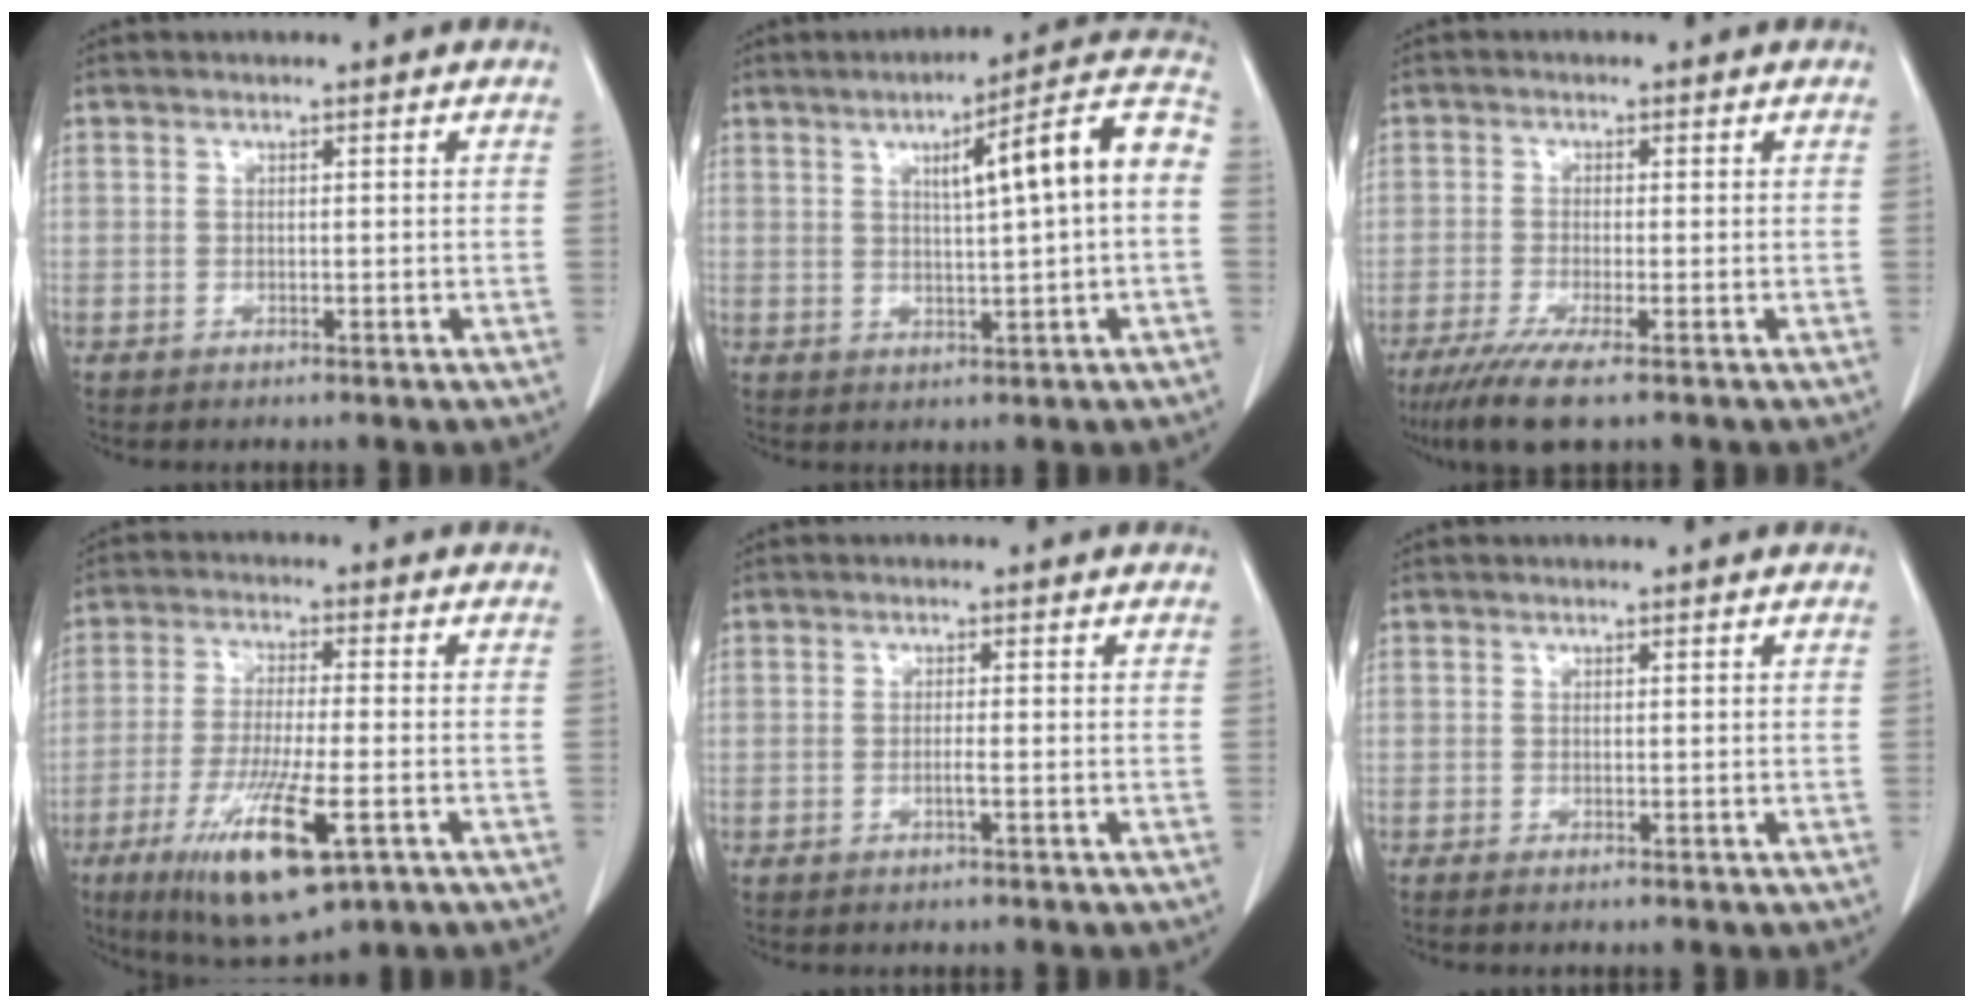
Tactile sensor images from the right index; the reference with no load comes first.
{"total": 12.2, "force": [1.5, 0.5, 12.1], "torque": [-0.166, 0.028, 0.019]}
{"total": 6.3, "force": [-4.3, 0.1, 4.6], "torque": [-0.080, -0.019, -0.075]}
{"total": 14.0, "force": [-6.2, 2.5, 12.3], "torque": [-0.234, -0.034, -0.098]}
{"total": 1.0, "force": [-0.4, -0.2, 0.9], "torque": [-0.014, 0.002, -0.005]}
{"total": 0.0}